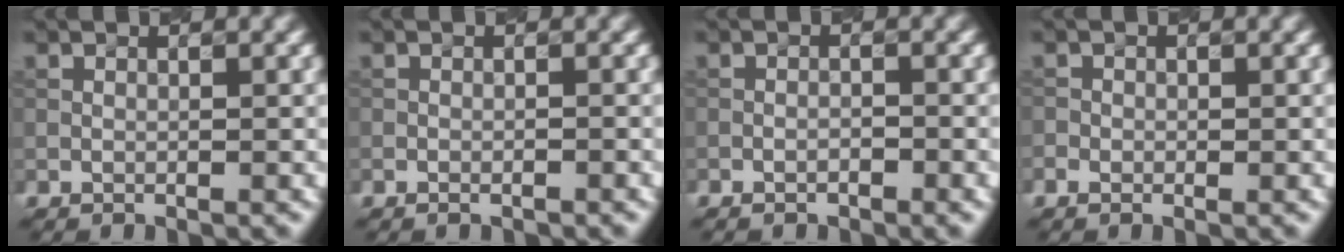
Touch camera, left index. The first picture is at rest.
{"total": 0.8, "force": [-0.6, 0.3, 0.5], "torque": [-0.007, -0.001, -0.009]}
{"total": 1.3, "force": [-0.9, 0.4, 0.9], "torque": [-0.016, 0.000, -0.016]}
{"total": 0.9, "force": [-0.4, 0.7, 0.4], "torque": [-0.005, -0.001, -0.007]}